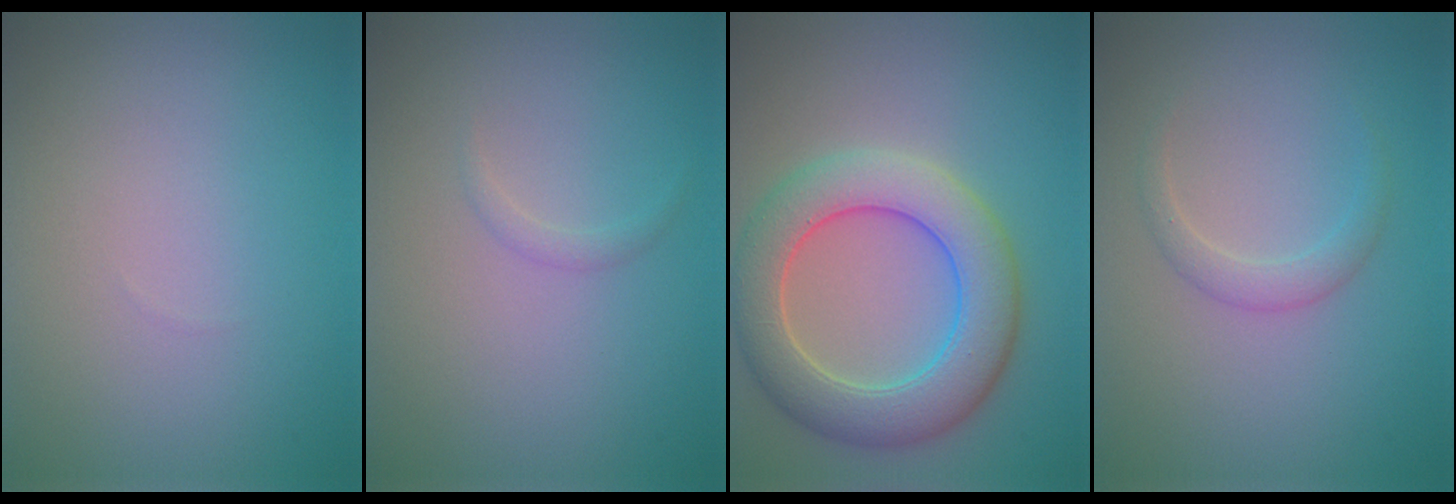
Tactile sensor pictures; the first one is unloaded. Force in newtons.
{"total": 0.7, "press": 0.7, "slide": 0.0}
{"total": 7.4, "press": 7.4, "slide": 0.5}
{"total": 1.5, "press": 1.5, "slide": 0.1}